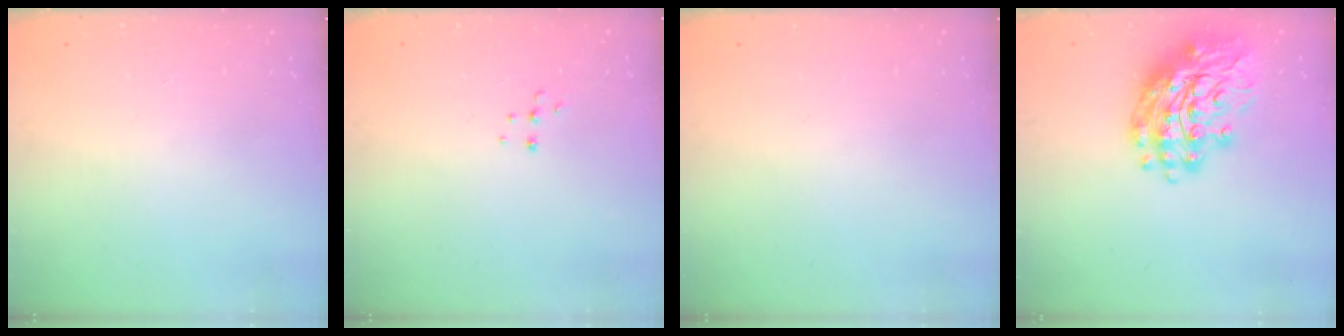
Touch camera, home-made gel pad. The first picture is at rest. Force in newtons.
{"total": 5.1, "press": 5.0, "slide": 0.4}
{"total": 0.0}
{"total": 16.6, "press": 16.5, "slide": 1.7}